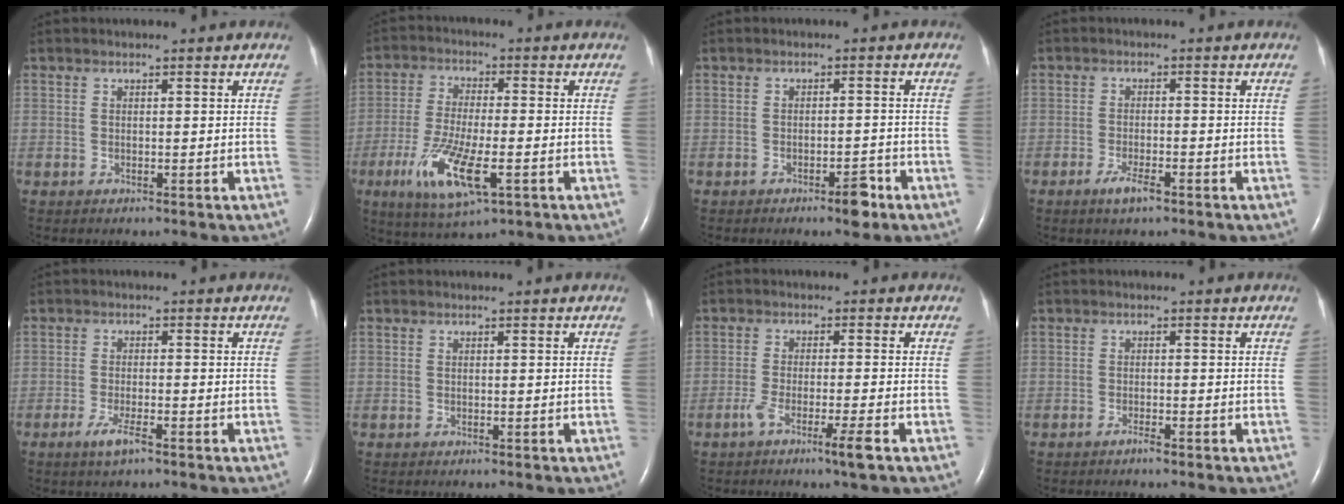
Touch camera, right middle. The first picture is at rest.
{"total": 11.1, "force": [-4.3, 2.5, 10.0], "torque": [-0.205, -0.024, -0.071]}
{"total": 3.1, "force": [-2.1, 0.9, 2.1], "torque": [-0.026, 0.003, -0.028]}
{"total": 3.0, "force": [-2.0, 0.6, 2.2], "torque": [-0.045, -0.002, -0.037]}
{"total": 3.1, "force": [-1.9, 0.4, 2.4], "torque": [-0.053, -0.006, -0.038]}
{"total": 0.0}
{"total": 4.8, "force": [-2.8, -0.4, 3.9], "torque": [-0.075, -0.011, -0.053]}
{"total": 1.1, "force": [-0.9, 0.0, 0.6], "torque": [-0.012, 0.000, -0.016]}